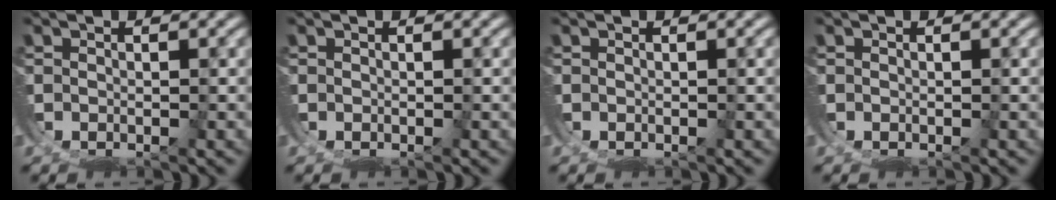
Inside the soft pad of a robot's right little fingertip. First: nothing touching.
{"total": 0.0}
{"total": 0.0}
{"total": 0.0}